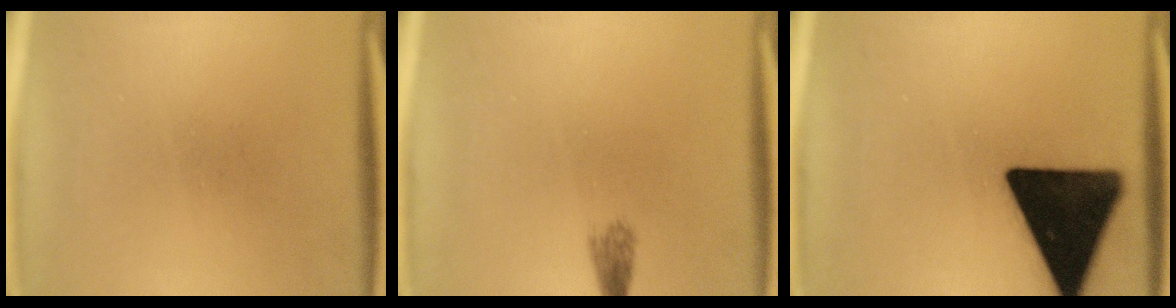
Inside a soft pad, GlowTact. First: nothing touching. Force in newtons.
{"total": 1.7}
{"total": 19.8}